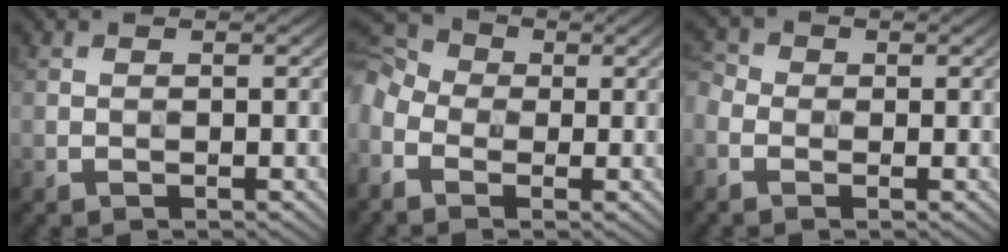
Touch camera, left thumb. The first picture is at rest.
{"total": 8.6, "force": [-1.9, 6.5, 5.4], "torque": [-0.164, 0.000, -0.041]}
{"total": 3.2, "force": [-1.2, 2.6, 1.5], "torque": [-0.050, 0.001, -0.029]}